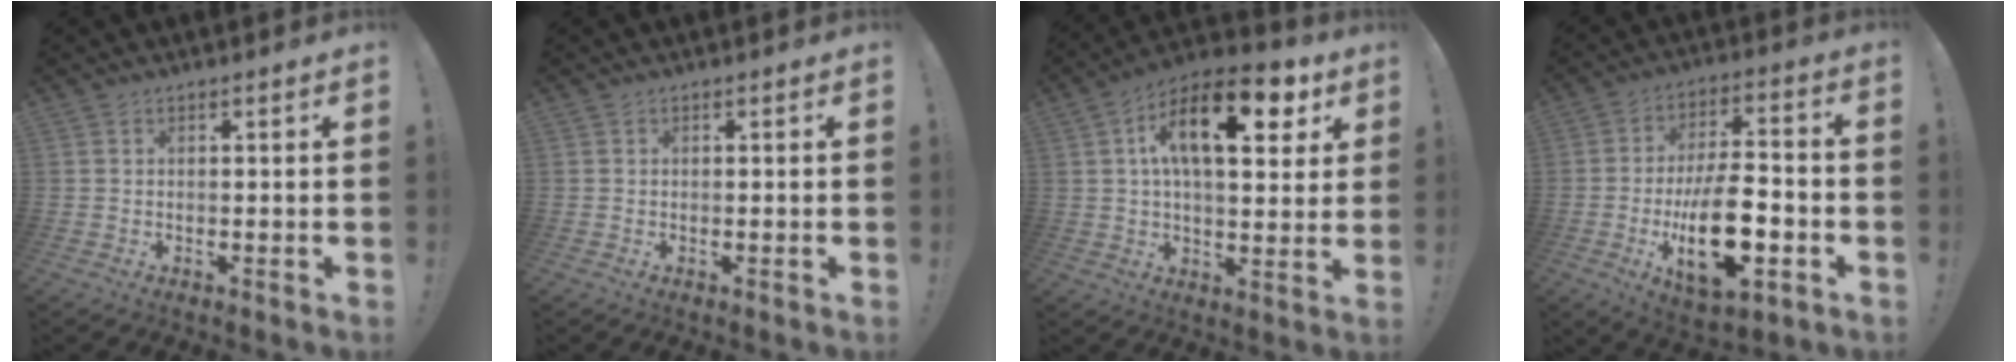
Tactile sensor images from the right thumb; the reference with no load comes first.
{"total": 0.0}
{"total": 19.3, "force": [6.9, 9.0, 15.7], "torque": [-0.249, -0.015, 0.105]}
{"total": 18.9, "force": [-5.0, 8.7, 16.0], "torque": [-0.271, 0.015, -0.079]}